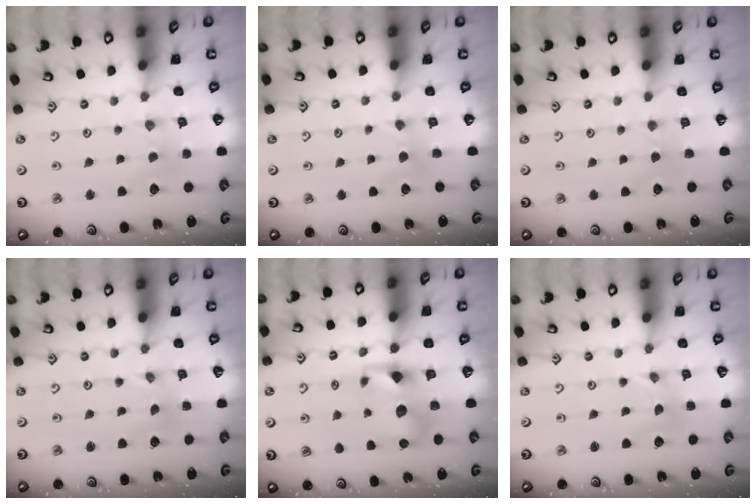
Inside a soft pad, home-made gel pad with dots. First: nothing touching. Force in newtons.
{"total": 3.1, "press": 3.1, "slide": 0.4}
{"total": 2.0, "press": 1.9, "slide": 0.3}
{"total": 0.0}
{"total": 8.6, "press": 8.5, "slide": 1.2}
{"total": 0.0}